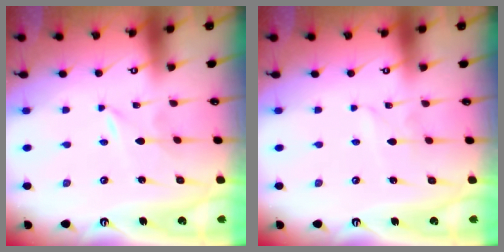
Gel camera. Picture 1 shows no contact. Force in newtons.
{"total": 1.2, "press": 1.2, "slide": 0.1}